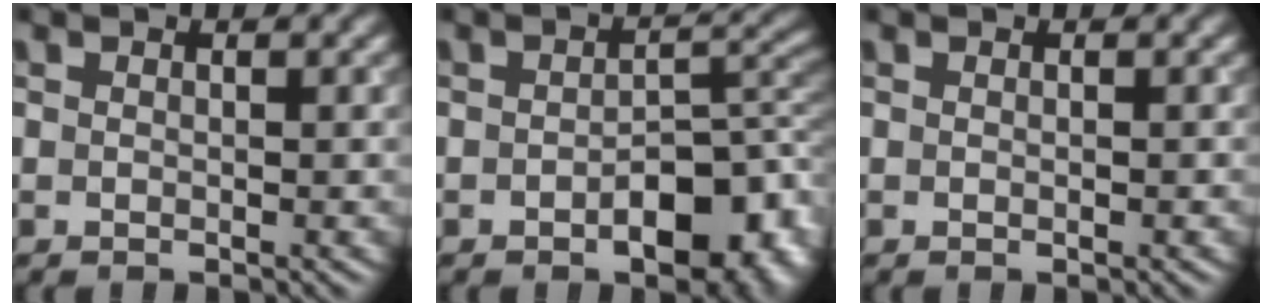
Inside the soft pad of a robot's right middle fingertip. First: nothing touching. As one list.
[{"total": 6.7, "force": [-2.3, 3.6, 5.2], "torque": [-0.058, 0.002, -0.036]}, {"total": 0.0}]